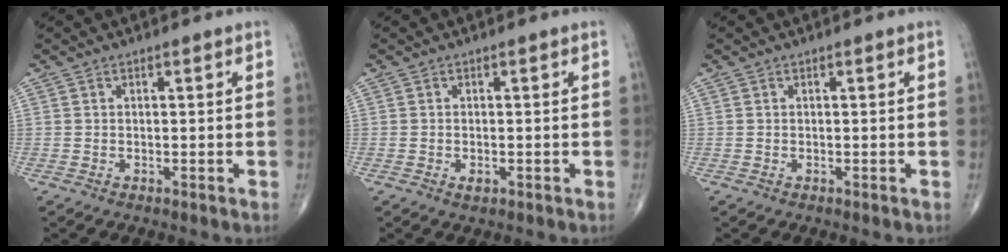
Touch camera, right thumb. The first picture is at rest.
{"total": 1.3, "force": [-0.5, 0.6, 1.0], "torque": [-0.013, -0.001, -0.008]}
{"total": 0.0}